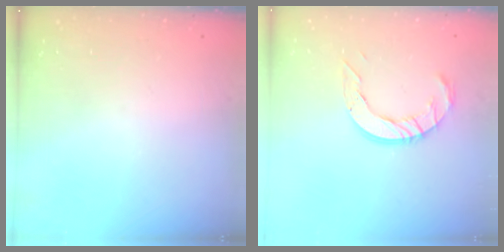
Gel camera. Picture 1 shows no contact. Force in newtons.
{"total": 9.7, "press": 9.6, "slide": 0.9}